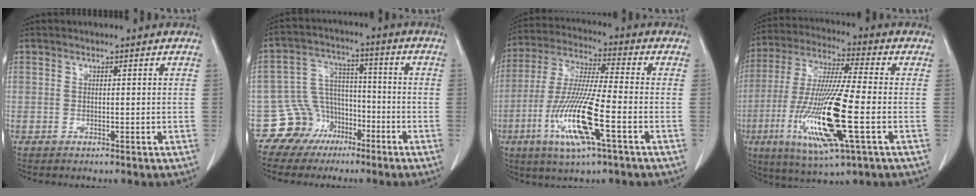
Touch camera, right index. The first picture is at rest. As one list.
[{"total": 8.9, "force": [-5.3, 7.1, 0.4], "torque": [-0.005, 0.037, -0.086]}, {"total": 14.6, "force": [-5.2, 1.0, 13.6], "torque": [-0.281, -0.019, -0.099]}, {"total": 18.3, "force": [-4.8, 1.5, 17.5], "torque": [-0.363, -0.024, -0.086]}]